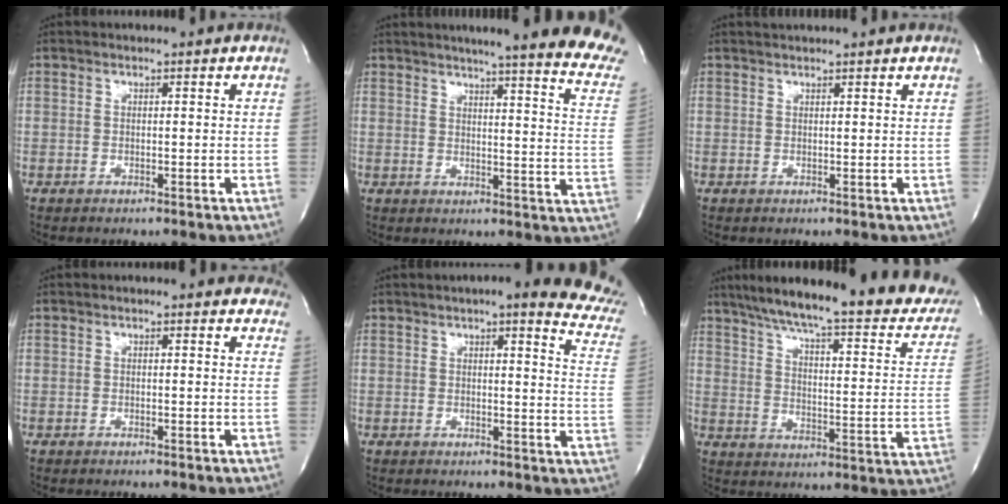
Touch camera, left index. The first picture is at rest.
{"total": 24.1, "force": [20.8, 1.1, 12.2], "torque": [-0.151, -0.073, 0.234]}
{"total": 3.0, "force": [2.8, -0.2, 1.0], "torque": [-0.014, 0.024, 0.042]}
{"total": 4.6, "force": [3.8, 1.9, 1.7], "torque": [-0.005, 0.009, 0.028]}
{"total": 16.9, "force": [14.1, 2.0, 9.1], "torque": [-0.100, -0.033, 0.142]}
{"total": 29.1, "force": [24.0, 3.9, 16.0], "torque": [-0.245, -0.039, 0.308]}